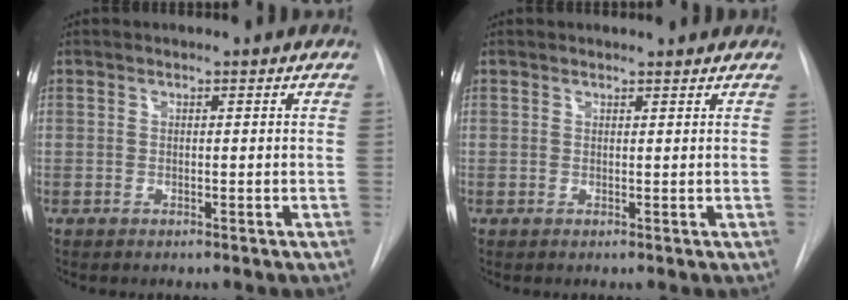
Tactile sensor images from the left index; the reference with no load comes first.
{"total": 2.9, "force": [2.8, 0.7, 0.4], "torque": [-0.008, 0.013, 0.029]}